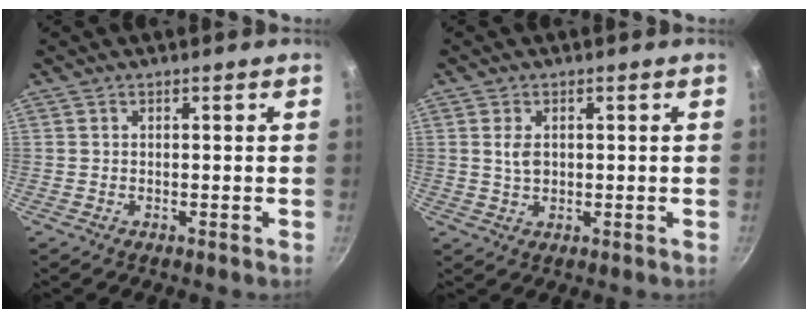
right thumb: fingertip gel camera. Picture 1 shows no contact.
{"total": 3.3, "force": [0.6, 2.2, 2.4], "torque": [-0.036, -0.002, 0.014]}